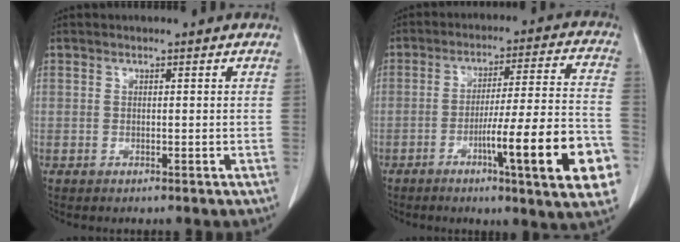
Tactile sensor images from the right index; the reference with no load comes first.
{"total": 18.4, "force": [-6.9, 0.4, 17.0], "torque": [-0.197, -0.001, -0.096]}